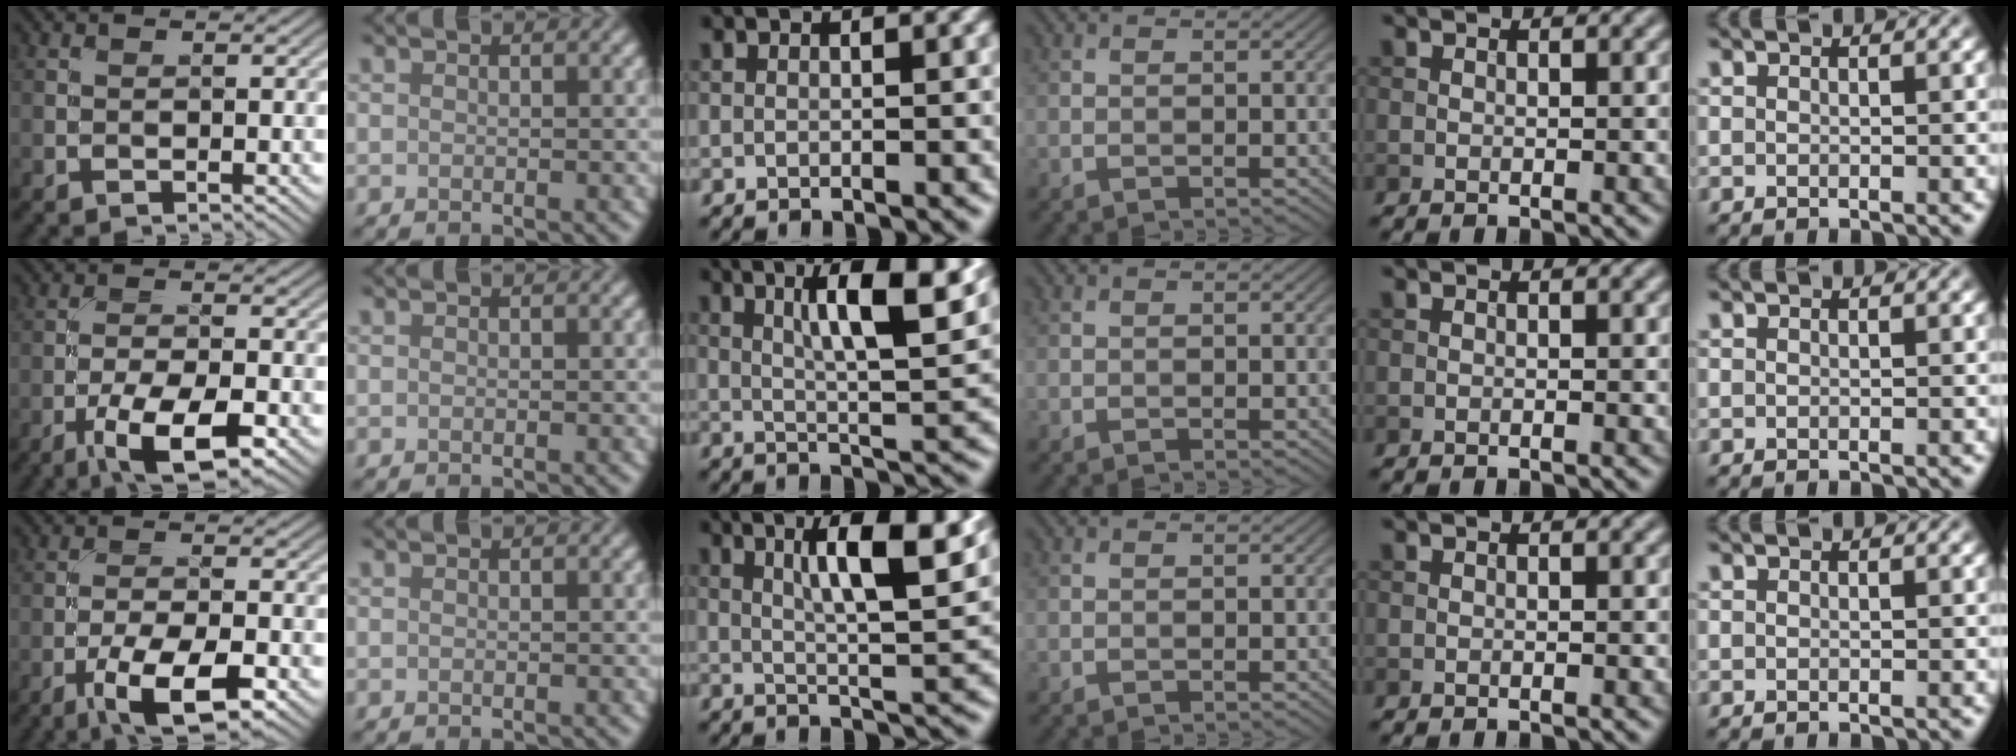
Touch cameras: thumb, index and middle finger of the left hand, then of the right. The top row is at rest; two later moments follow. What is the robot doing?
{"motion": "unscrew", "object": "medicine bottle"}